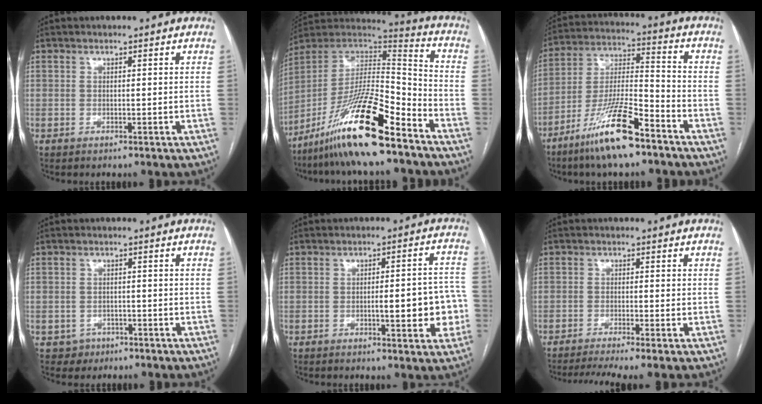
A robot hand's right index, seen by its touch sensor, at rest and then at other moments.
{"total": 20.6, "force": [-13.7, 2.5, 15.2], "torque": [-0.292, -0.013, -0.245]}
{"total": 14.2, "force": [-9.3, 1.8, 10.5], "torque": [-0.212, -0.020, -0.173]}
{"total": 2.8, "force": [-1.3, 2.4, -0.1], "torque": [0.009, 0.012, -0.018]}
{"total": 8.8, "force": [-1.8, 2.1, 8.4], "torque": [-0.099, 0.019, -0.020]}
{"total": 6.3, "force": [-4.8, -0.5, 4.0], "torque": [-0.063, -0.007, -0.076]}